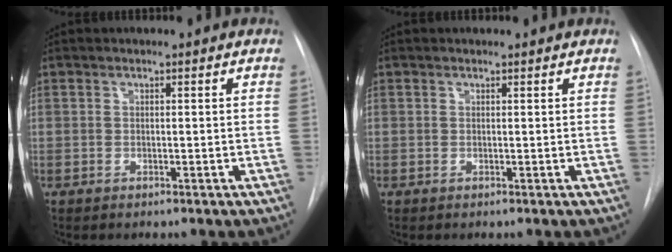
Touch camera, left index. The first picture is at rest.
{"total": 0.6, "force": [0.6, 0.1, -0.1], "torque": [-0.004, 0.003, 0.007]}